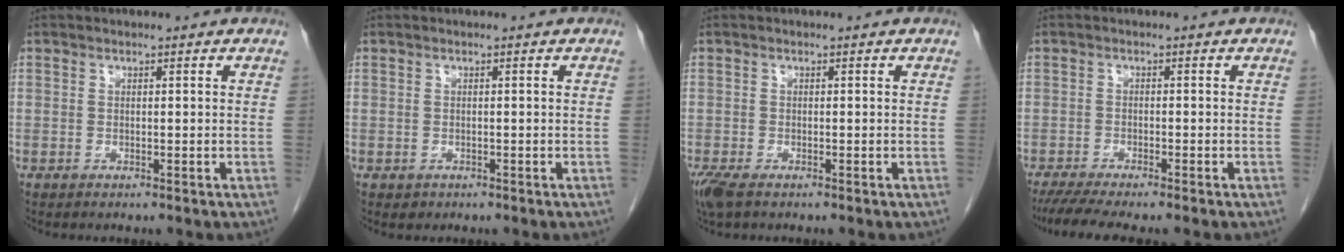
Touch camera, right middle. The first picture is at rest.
{"total": 0.9, "force": [-0.4, 0.7, 0.2], "torque": [-0.005, 0.003, 0.001]}
{"total": 3.7, "force": [-2.4, 1.4, 2.4], "torque": [-0.058, -0.013, -0.042]}
{"total": 6.2, "force": [-5.1, -0.1, 3.4], "torque": [-0.050, -0.013, -0.083]}